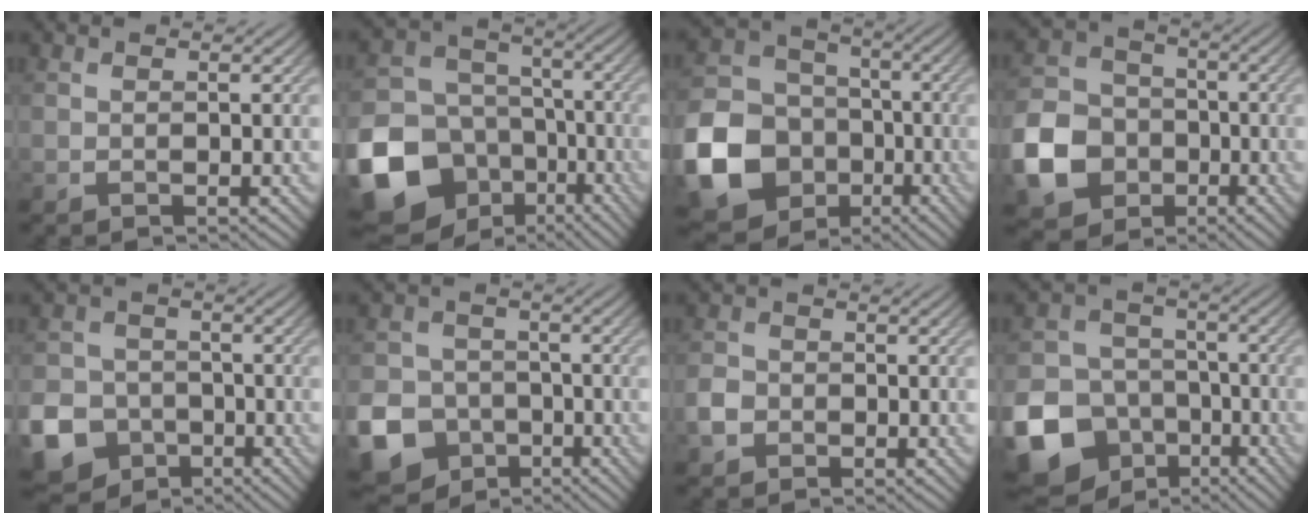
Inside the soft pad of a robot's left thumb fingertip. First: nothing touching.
{"total": 20.2, "force": [-9.0, 16.2, 8.0], "torque": [-0.225, -0.061, -0.153]}
{"total": 17.4, "force": [-6.3, 14.1, 7.9], "torque": [-0.239, -0.037, -0.131]}
{"total": 11.9, "force": [-4.3, 9.5, 5.8], "torque": [-0.161, -0.025, -0.097]}
{"total": 13.1, "force": [-6.4, 10.7, 4.2], "torque": [-0.129, -0.057, -0.122]}
{"total": 14.6, "force": [-7.1, 11.9, 4.6], "torque": [-0.139, -0.060, -0.133]}
{"total": 3.0, "force": [-1.4, 2.4, 1.1], "torque": [-0.032, -0.002, -0.036]}
{"total": 18.5, "force": [-8.9, 14.9, 6.4], "torque": [-0.192, -0.067, -0.159]}